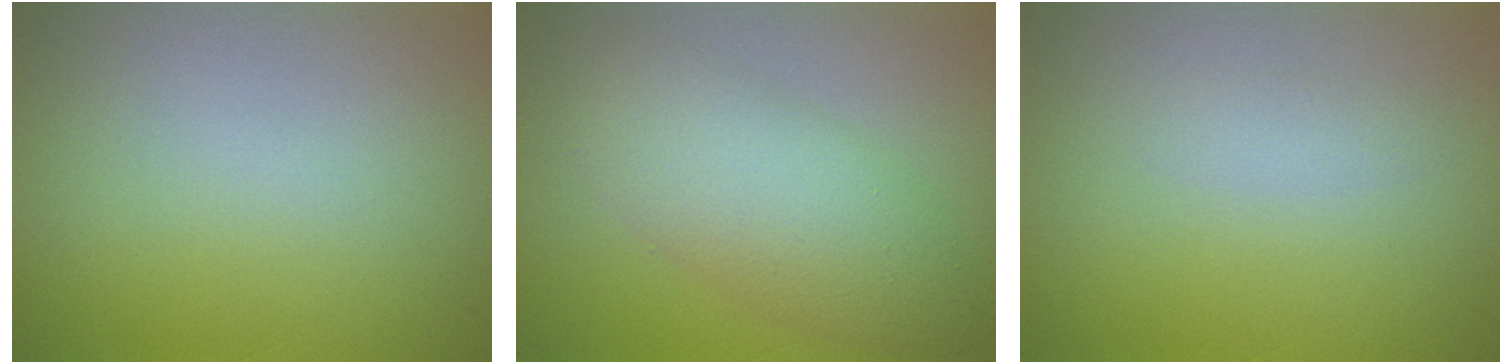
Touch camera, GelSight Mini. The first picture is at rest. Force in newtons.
{"total": 6.3, "press": 6.3, "slide": 0.2}
{"total": 1.0, "press": 1.0, "slide": 0.1}